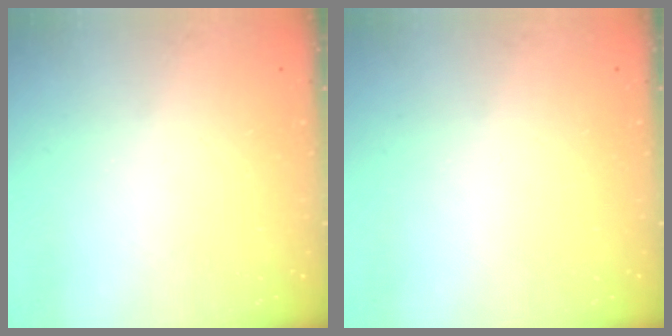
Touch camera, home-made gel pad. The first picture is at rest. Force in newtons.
{"total": 0.0}